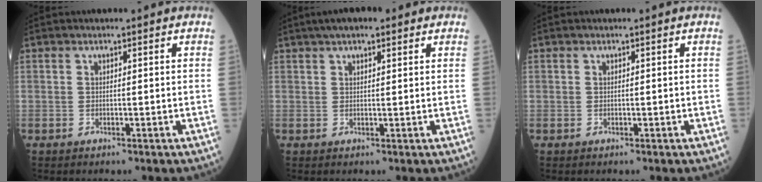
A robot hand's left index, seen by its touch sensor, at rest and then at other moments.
{"total": 6.2, "force": [4.4, 1.9, 3.9], "torque": [-0.059, 0.035, 0.069]}
{"total": 0.0}